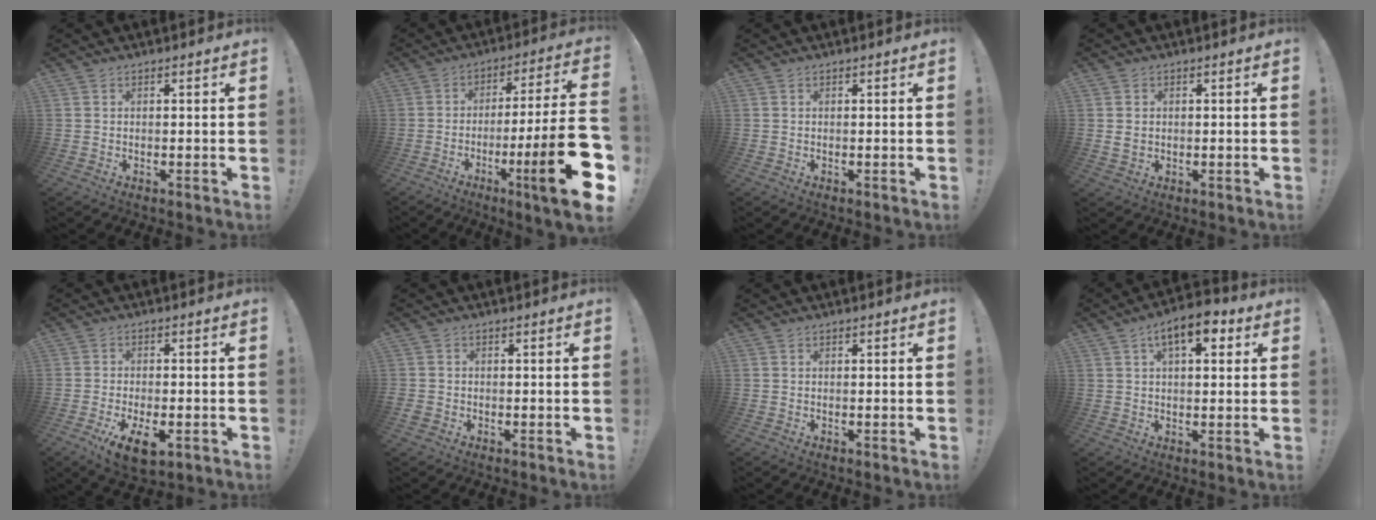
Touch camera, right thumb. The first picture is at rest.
{"total": 22.0, "force": [-7.3, 1.8, 20.7], "torque": [-0.331, 0.024, -0.114]}
{"total": 0.0}
{"total": 2.5, "force": [0.9, 2.1, 0.9], "torque": [-0.009, 0.004, 0.016]}
{"total": 8.6, "force": [-3.4, 3.6, 7.1], "torque": [-0.118, 0.000, -0.058]}
{"total": 1.8, "force": [-0.7, 1.5, 0.6], "torque": [-0.012, 0.005, -0.012]}
{"total": 0.0}
{"total": 8.9, "force": [3.8, 3.9, 7.0], "torque": [-0.103, -0.004, 0.063]}